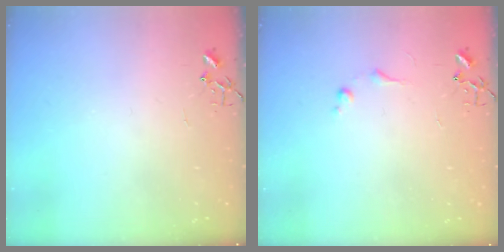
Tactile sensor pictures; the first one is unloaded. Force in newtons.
{"total": 7.4, "press": 7.4, "slide": 0.9}